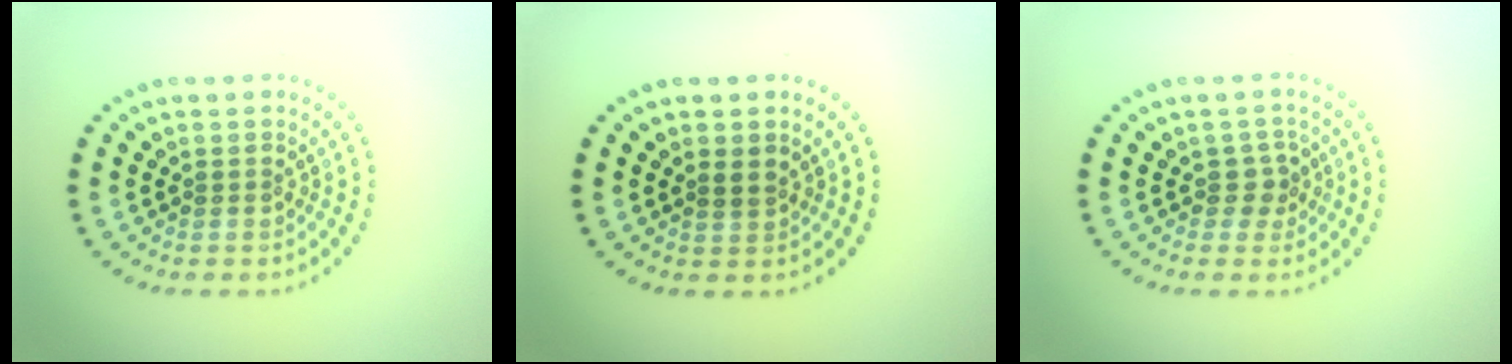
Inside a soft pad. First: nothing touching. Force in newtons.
{"total": 1.2, "press": 0.9, "slide": 0.8}
{"total": 1.7, "press": 1.3, "slide": 1.1}